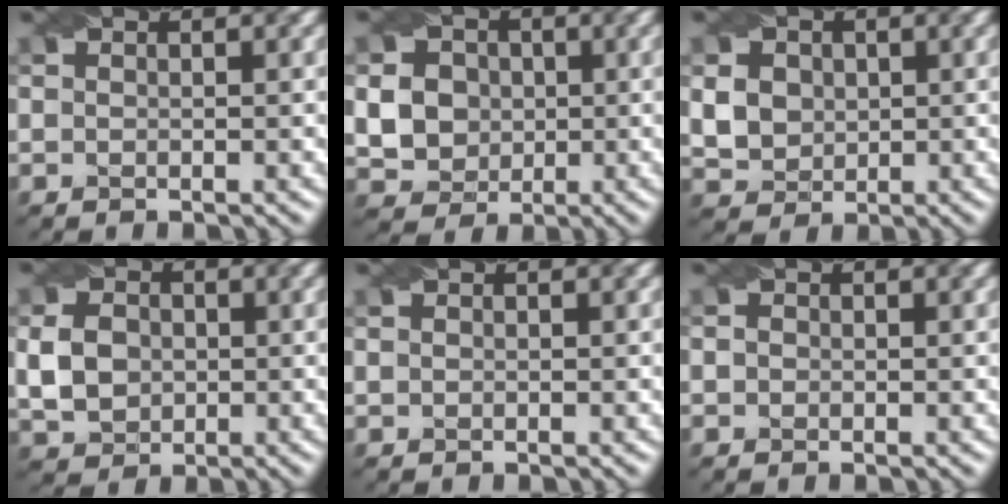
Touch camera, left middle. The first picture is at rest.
{"total": 6.4, "force": [0.3, 5.8, 2.9], "torque": [-0.062, 0.019, -0.006]}
{"total": 5.3, "force": [1.0, 4.6, 2.5], "torque": [-0.071, 0.015, 0.018]}
{"total": 4.3, "force": [-0.3, 3.5, 2.4], "torque": [-0.058, 0.003, -0.007]}
{"total": 0.0}
{"total": 0.6, "force": [-0.1, 0.5, 0.1], "torque": [-0.001, 0.001, -0.003]}